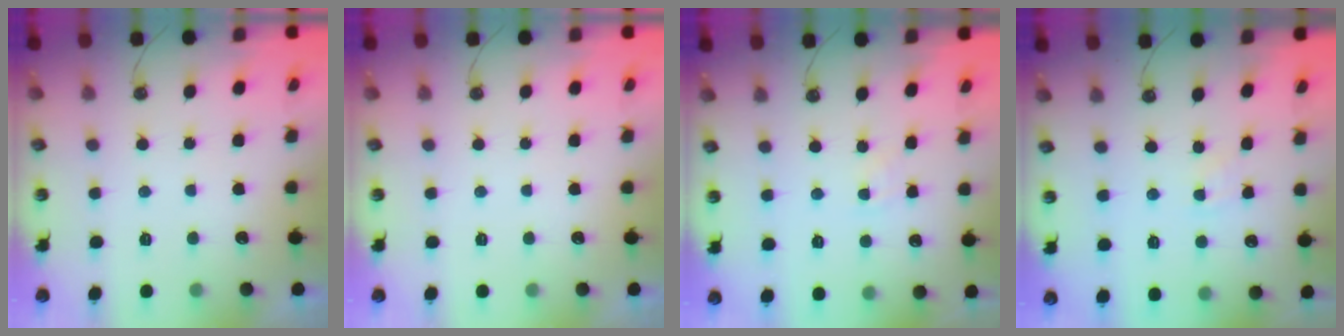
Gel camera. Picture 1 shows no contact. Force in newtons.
{"total": 0.0}
{"total": 2.7, "press": 2.7, "slide": 0.4}
{"total": 2.7, "press": 2.7, "slide": 0.3}